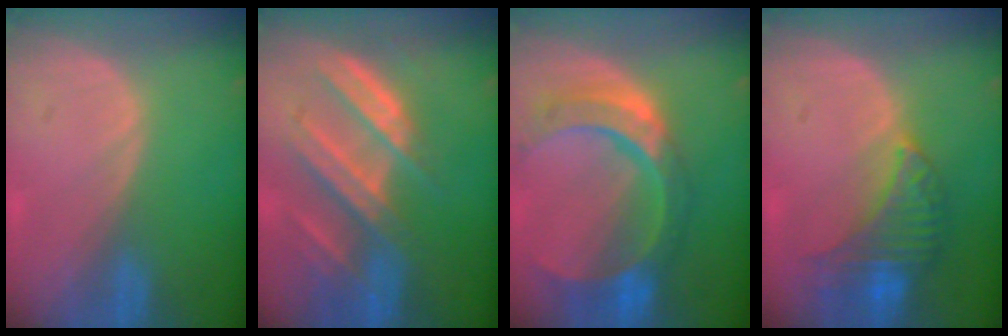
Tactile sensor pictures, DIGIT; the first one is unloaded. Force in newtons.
{"total": 9.0, "press": 8.2, "slide": 3.7}
{"total": 11.0, "press": 9.2, "slide": 6.0}
{"total": 7.6, "press": 7.2, "slide": 2.5}